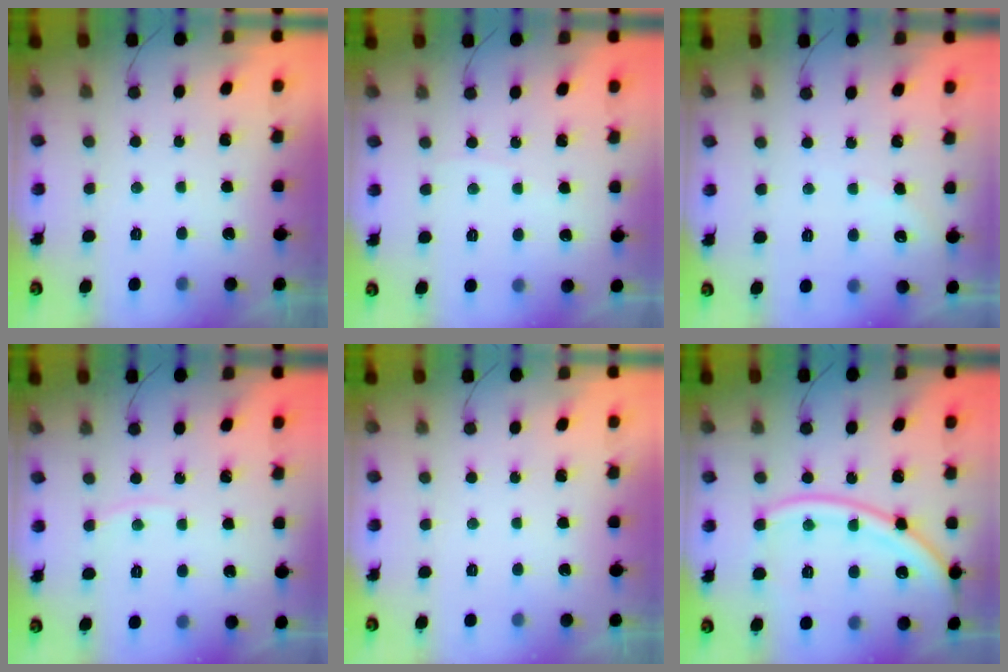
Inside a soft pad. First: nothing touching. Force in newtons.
{"total": 2.9, "press": 2.9, "slide": 0.4}
{"total": 2.7, "press": 2.7, "slide": 0.5}
{"total": 2.7, "press": 2.7, "slide": 0.3}
{"total": 0.0}
{"total": 16.3, "press": 16.1, "slide": 2.0}